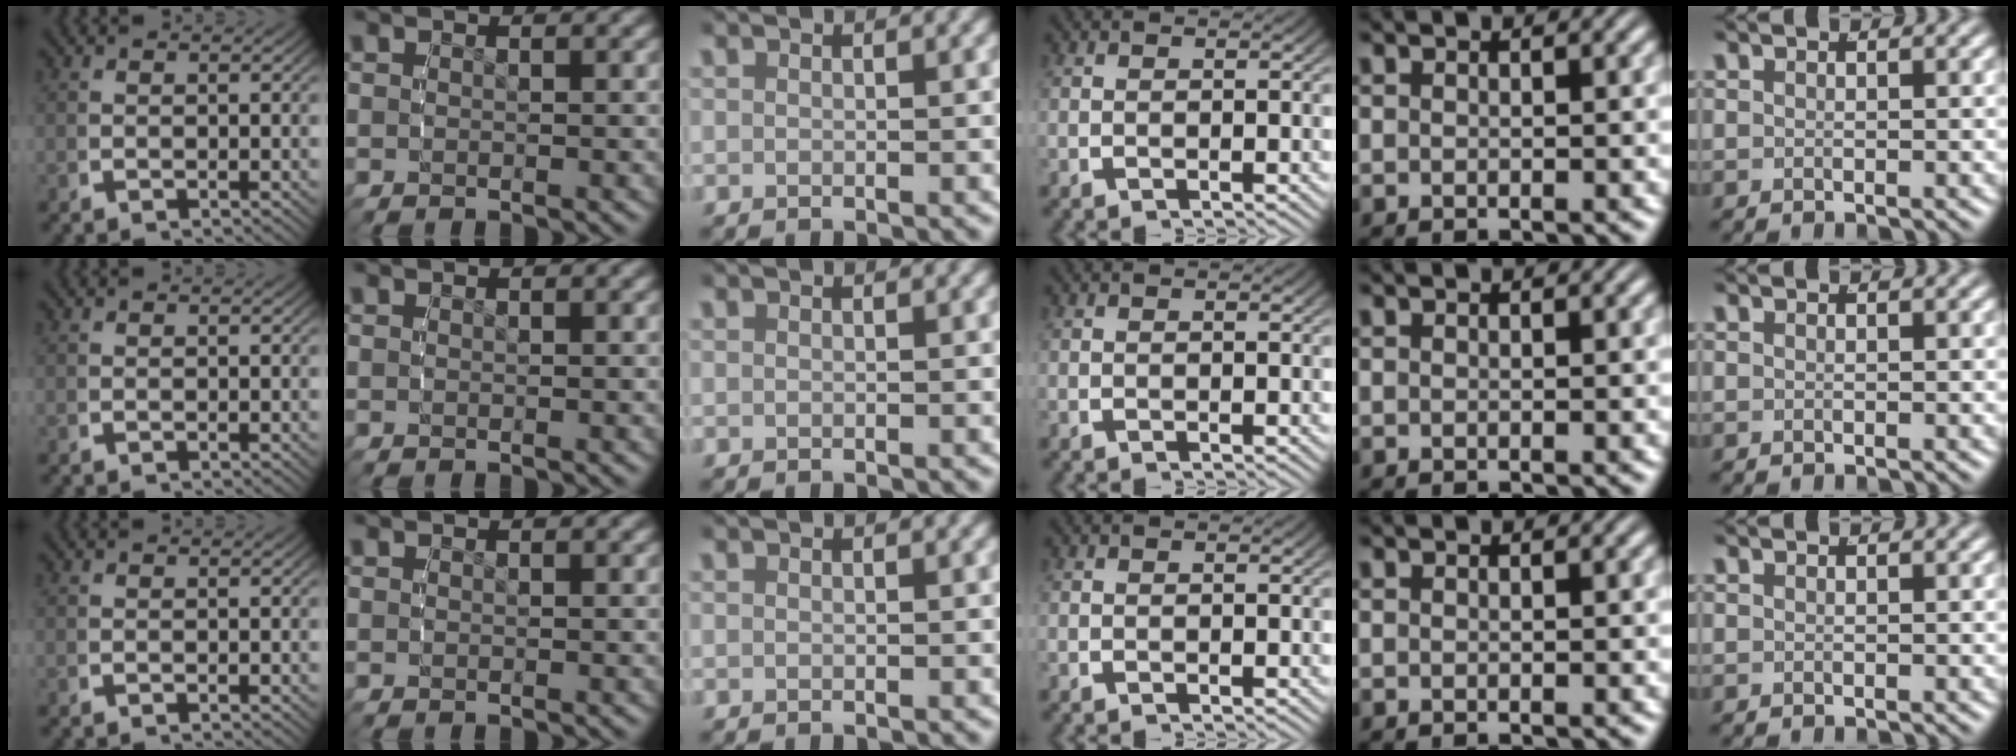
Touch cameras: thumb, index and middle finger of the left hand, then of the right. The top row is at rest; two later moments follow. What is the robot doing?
{"motion": "reach", "object": "glasses case"}